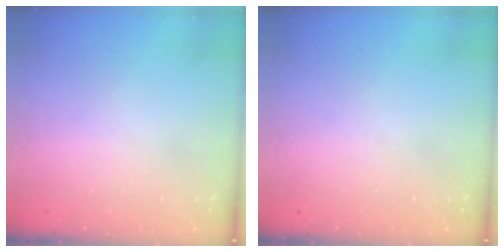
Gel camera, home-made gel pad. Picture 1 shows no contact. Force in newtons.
{"total": 0.0}